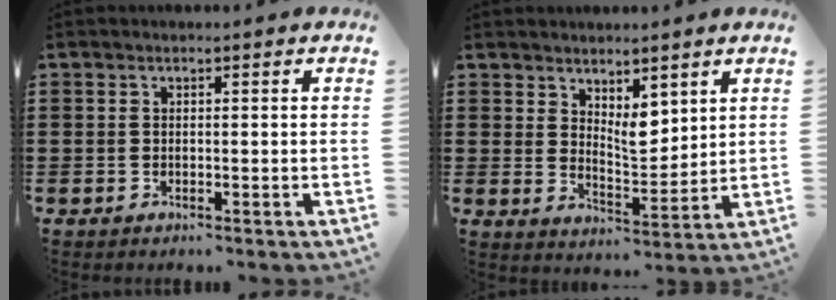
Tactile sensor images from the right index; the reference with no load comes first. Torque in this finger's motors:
{"motor_torque": [0.11, 0.16, 0.40, 0.02]}